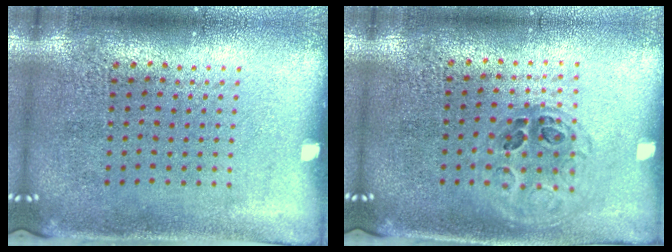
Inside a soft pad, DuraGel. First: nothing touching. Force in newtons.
{"total": 1.1, "press": 1.0, "slide": 0.4}